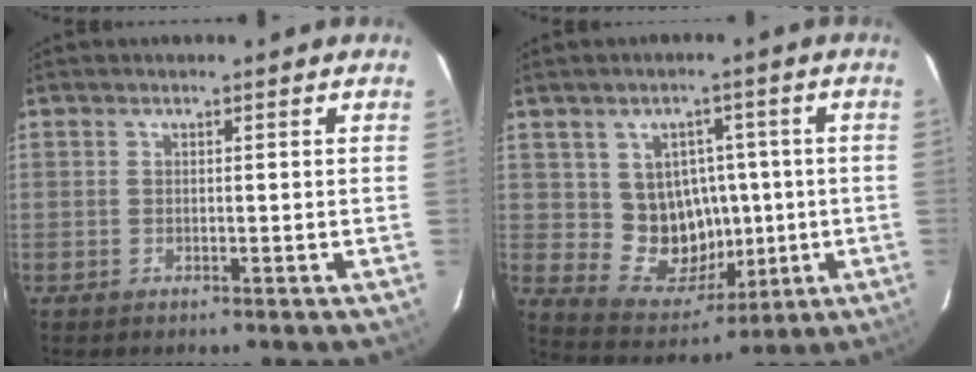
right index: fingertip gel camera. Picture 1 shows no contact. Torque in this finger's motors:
{"motor_torque": [0.35, 0.07, 0.19, 0.03]}